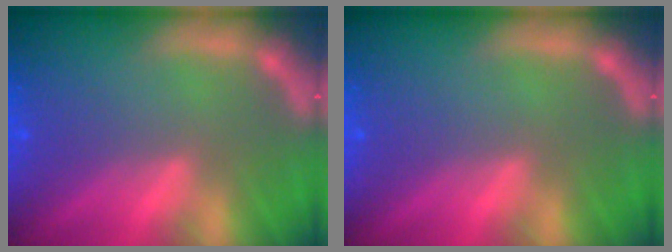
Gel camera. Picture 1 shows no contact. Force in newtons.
{"total": 0.0}